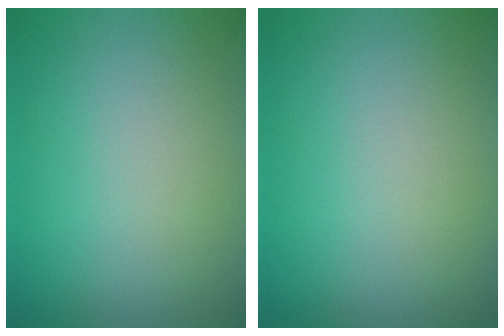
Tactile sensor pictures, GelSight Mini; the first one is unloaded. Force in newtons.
{"total": 0.0}